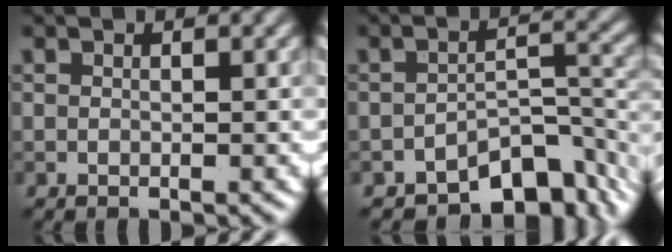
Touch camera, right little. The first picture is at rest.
{"total": 7.0, "force": [-4.7, 3.2, 3.9], "torque": [-0.034, -0.004, -0.077]}